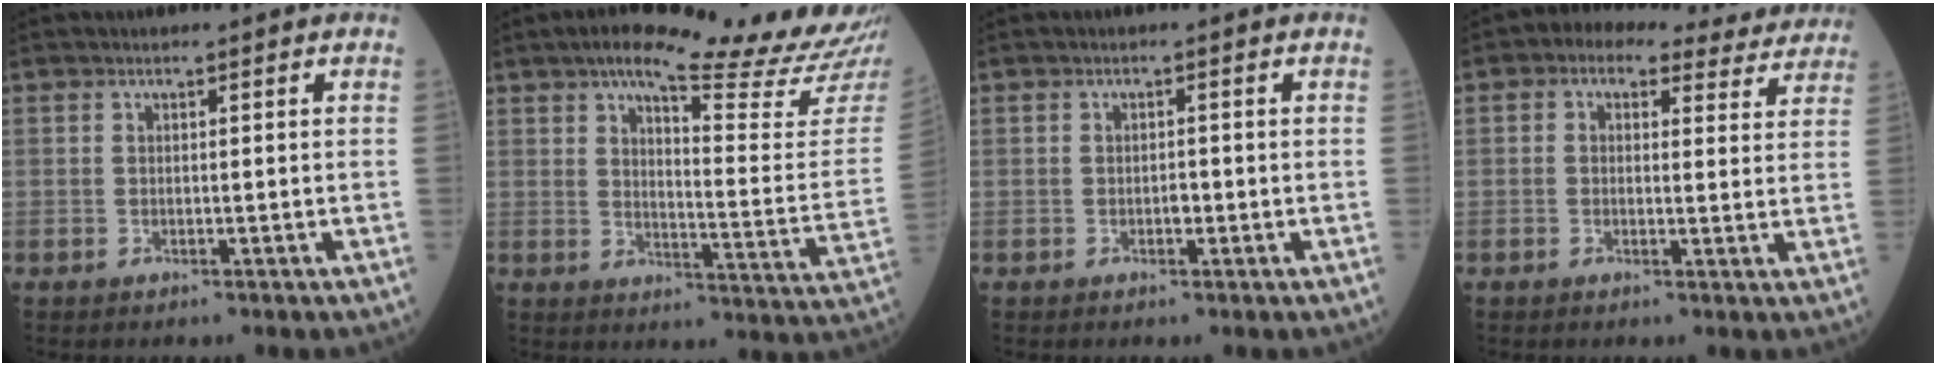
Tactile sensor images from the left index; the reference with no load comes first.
{"total": 22.5, "force": [19.1, 0.6, 11.9], "torque": [-0.160, -0.061, 0.232]}
{"total": 1.2, "force": [-0.4, 0.6, 0.9], "torque": [-0.015, 0.001, -0.008]}
{"total": 11.7, "force": [9.5, 5.5, 4.0], "torque": [-0.032, 0.034, 0.096]}